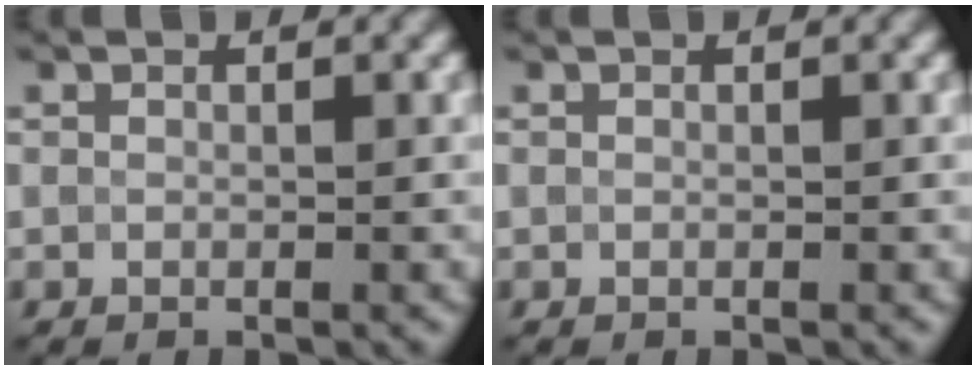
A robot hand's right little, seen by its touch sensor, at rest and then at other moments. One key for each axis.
{"total": 0.0}